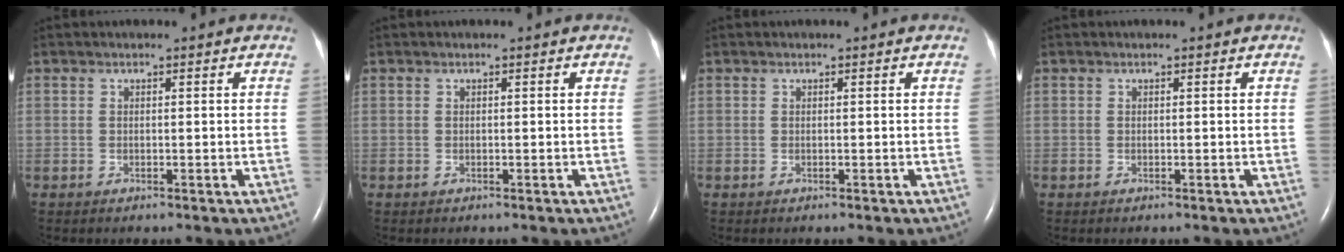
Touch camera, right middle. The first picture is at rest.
{"total": 0.0}
{"total": 0.0}
{"total": 0.0}